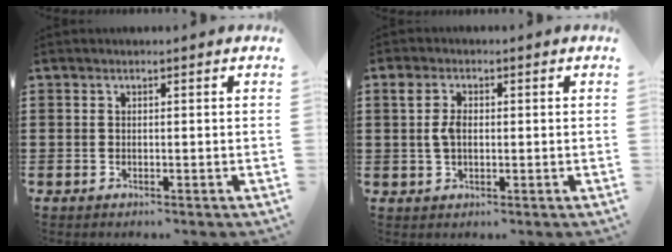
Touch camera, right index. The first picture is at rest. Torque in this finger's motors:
{"motor_torque": [0.09, 0.10, 0.10, 0.07]}